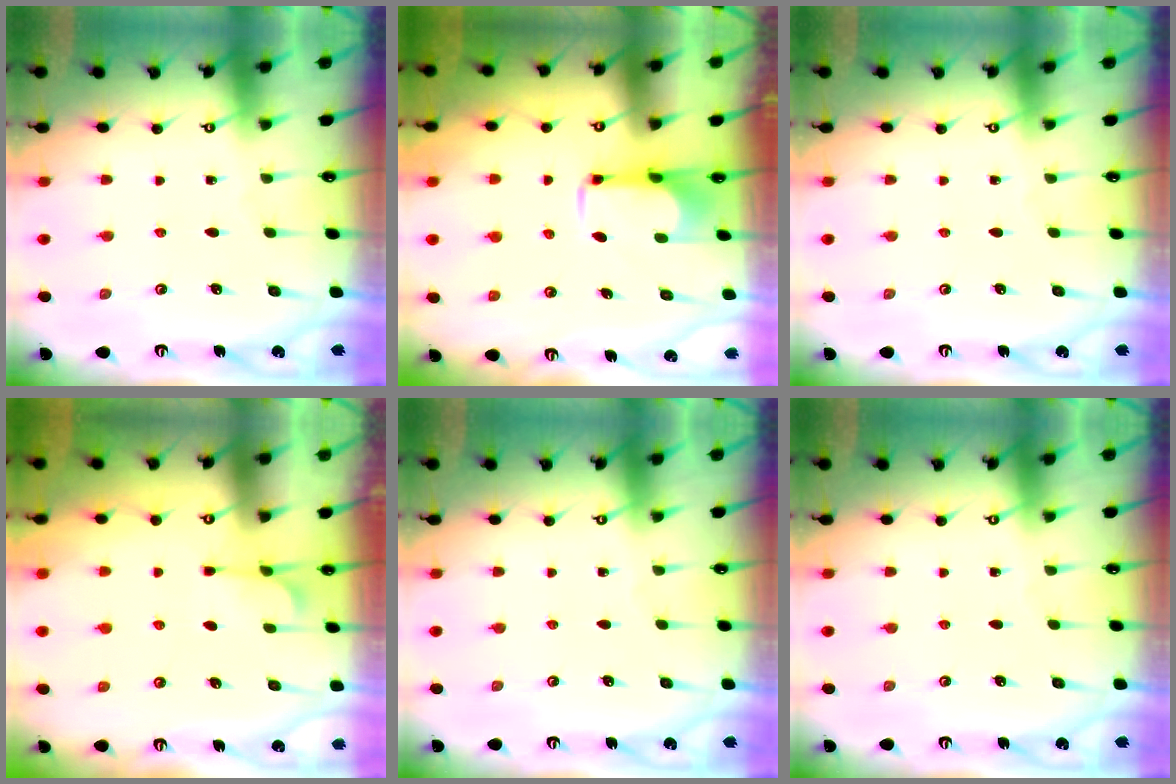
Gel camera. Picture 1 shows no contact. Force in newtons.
{"total": 2.0, "press": 2.0, "slide": 0.3}
{"total": 0.0}
{"total": 5.9, "press": 5.7, "slide": 1.4}
{"total": 0.0}
{"total": 0.0}